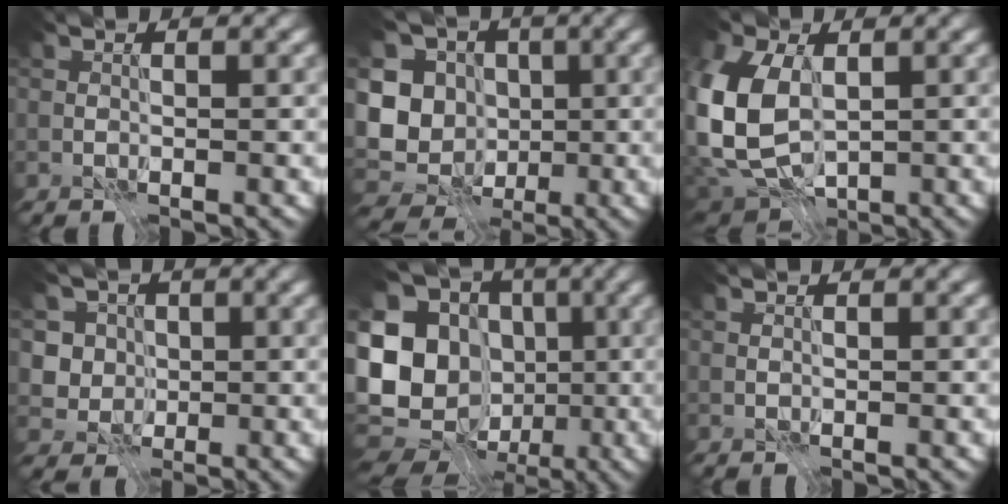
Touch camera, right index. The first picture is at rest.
{"total": 11.1, "force": [-0.1, 9.9, 5.0], "torque": [-0.114, -0.011, -0.016]}
{"total": 11.2, "force": [0.6, 7.8, 8.0], "torque": [-0.205, -0.017, 0.010]}
{"total": 5.5, "force": [1.8, 4.9, 1.8], "torque": [-0.022, 0.004, 0.022]}
{"total": 16.8, "force": [-2.8, 14.3, 8.4], "torque": [-0.203, 0.005, -0.048]}
{"total": 0.0}